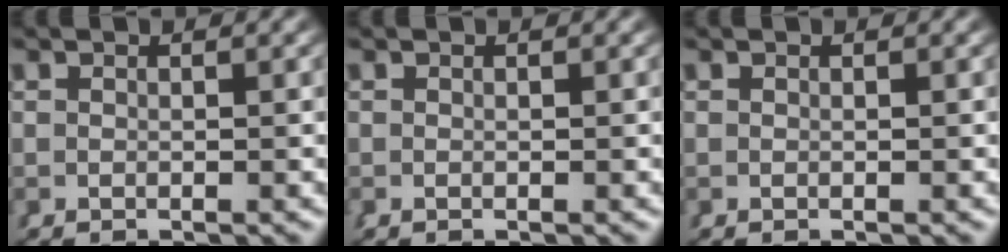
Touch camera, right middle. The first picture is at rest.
{"total": 0.0}
{"total": 0.0}